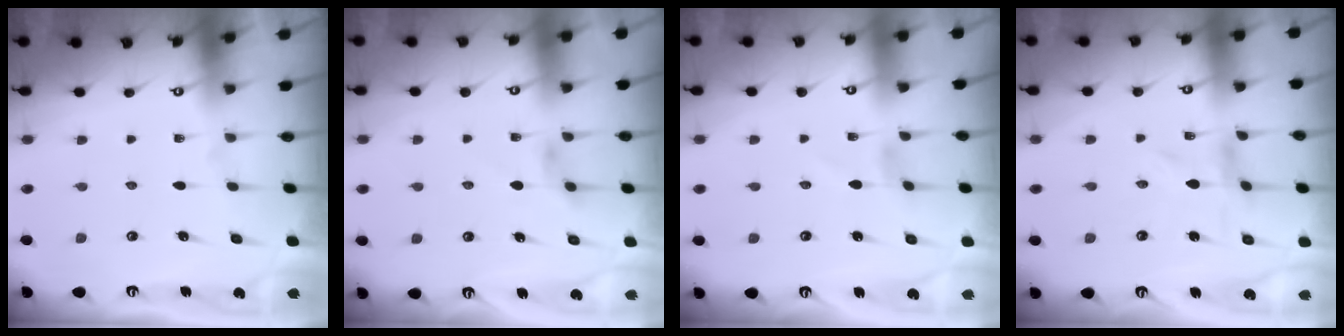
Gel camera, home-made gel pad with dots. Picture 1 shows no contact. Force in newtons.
{"total": 3.2, "press": 3.2, "slide": 0.6}
{"total": 0.7, "press": 0.7, "slide": 0.2}
{"total": 0.0}